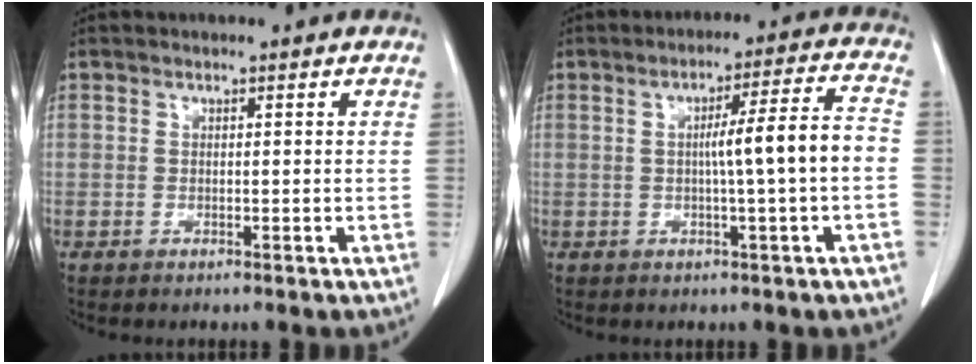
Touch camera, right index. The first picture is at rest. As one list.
[{"total": 8.2, "force": [-0.8, -0.6, 8.1], "torque": [-0.123, 0.014, -0.011]}]